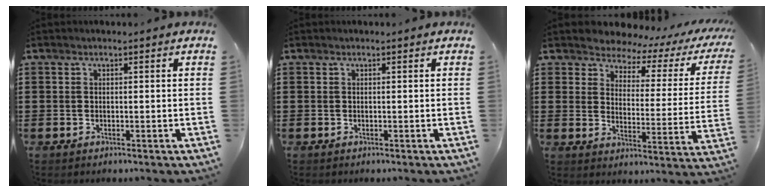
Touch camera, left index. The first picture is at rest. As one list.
[{"total": 0.0}, {"total": 3.5, "force": [3.2, 1.2, 0.6], "torque": [-0.038, -0.026, 0.048]}]